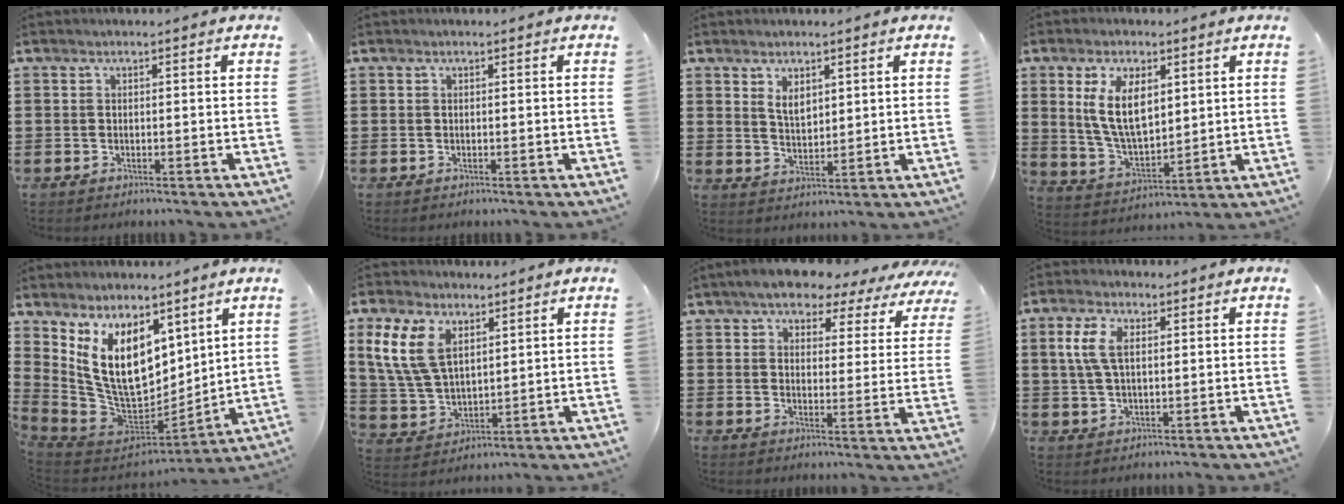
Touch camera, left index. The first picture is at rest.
{"total": 0.0}
{"total": 3.3, "force": [2.1, 1.7, 1.8], "torque": [-0.033, 0.002, 0.037]}
{"total": 9.6, "force": [3.4, 5.0, 7.4], "torque": [-0.161, 0.005, 0.059]}
{"total": 13.4, "force": [5.5, 7.8, 9.4], "torque": [-0.221, -0.037, 0.112]}
{"total": 9.3, "force": [4.3, 5.6, 6.1], "torque": [-0.157, 0.008, 0.079]}
{"total": 5.8, "force": [5.3, 1.8, 1.7], "torque": [-0.056, -0.024, 0.090]}
{"total": 5.7, "force": [1.7, 2.9, 4.6], "torque": [-0.115, 0.005, 0.024]}